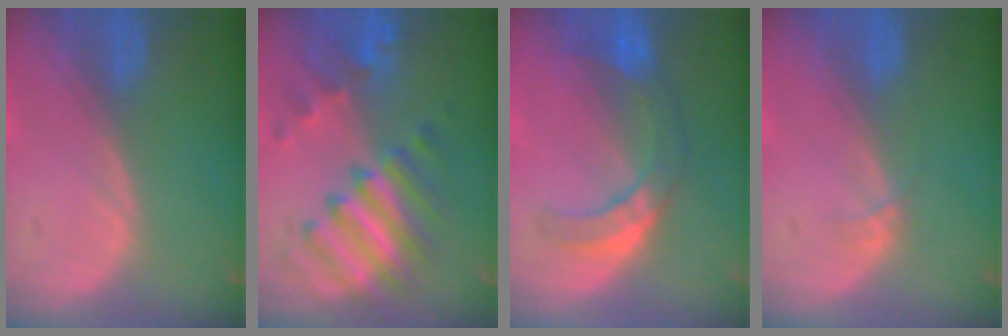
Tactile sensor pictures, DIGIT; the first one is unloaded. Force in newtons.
{"total": 8.6, "press": 8.6, "slide": 0.3}
{"total": 7.5, "press": 6.7, "slide": 3.5}
{"total": 0.9, "press": 0.9, "slide": 0.1}